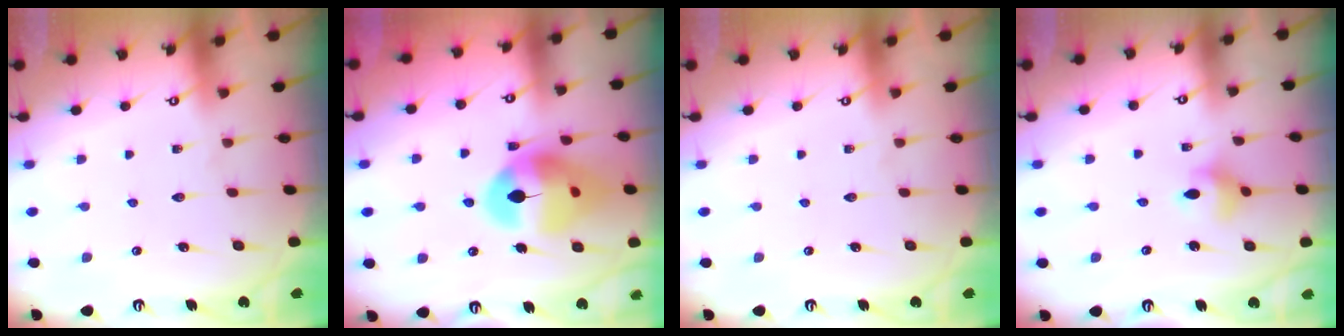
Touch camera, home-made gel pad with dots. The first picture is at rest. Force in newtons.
{"total": 16.1, "press": 16.0, "slide": 2.1}
{"total": 0.0}
{"total": 5.1, "press": 4.7, "slide": 1.8}